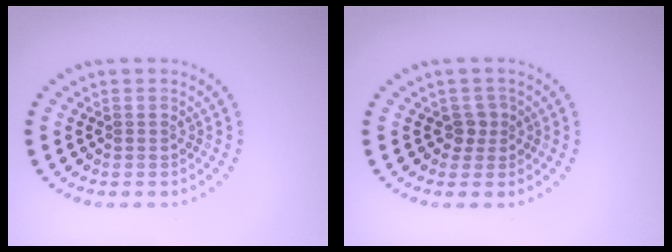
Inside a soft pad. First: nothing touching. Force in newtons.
{"total": 1.4, "press": 1.0, "slide": 0.9}